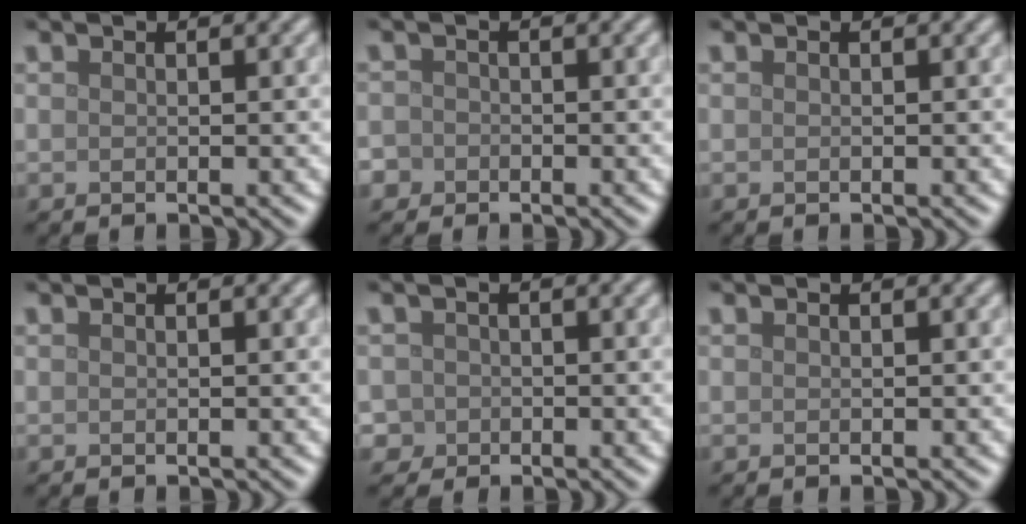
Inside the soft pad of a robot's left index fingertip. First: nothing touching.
{"total": 1.8, "force": [-0.8, 1.6, 0.3], "torque": [0.005, 0.007, -0.023]}
{"total": 0.0}
{"total": 0.0}
{"total": 1.7, "force": [-0.4, 1.7, 0.1], "torque": [0.009, 0.005, -0.010]}
{"total": 0.0}